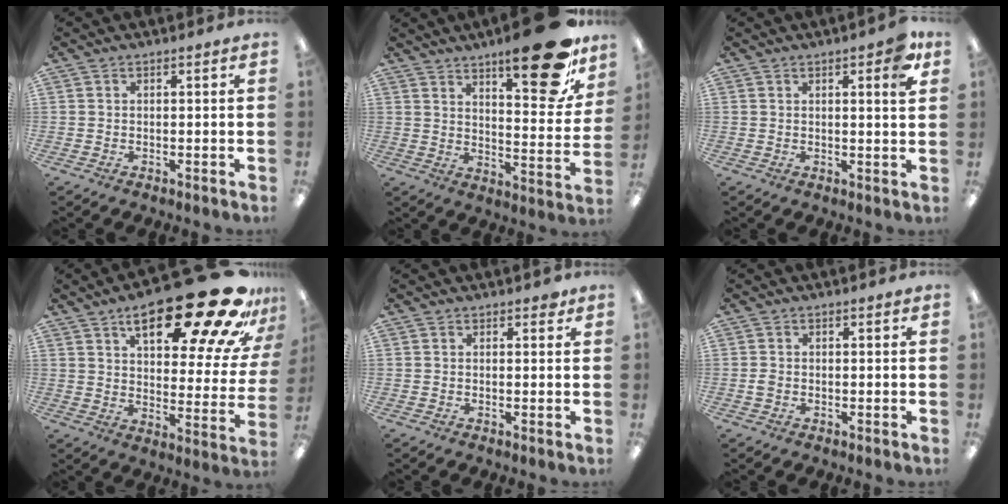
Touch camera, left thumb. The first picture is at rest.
{"total": 19.7, "force": [12.8, 6.5, 13.5], "torque": [-0.171, -0.081, 0.202]}
{"total": 5.3, "force": [2.5, 1.3, 4.5], "torque": [-0.061, -0.008, 0.036]}
{"total": 29.0, "force": [18.0, 10.0, 20.4], "torque": [-0.280, -0.117, 0.281]}
{"total": 1.3, "force": [0.7, 0.8, 0.8], "torque": [-0.008, -0.001, 0.010]}
{"total": 1.5, "force": [-0.4, 1.1, 1.0], "torque": [-0.018, 0.003, -0.009]}